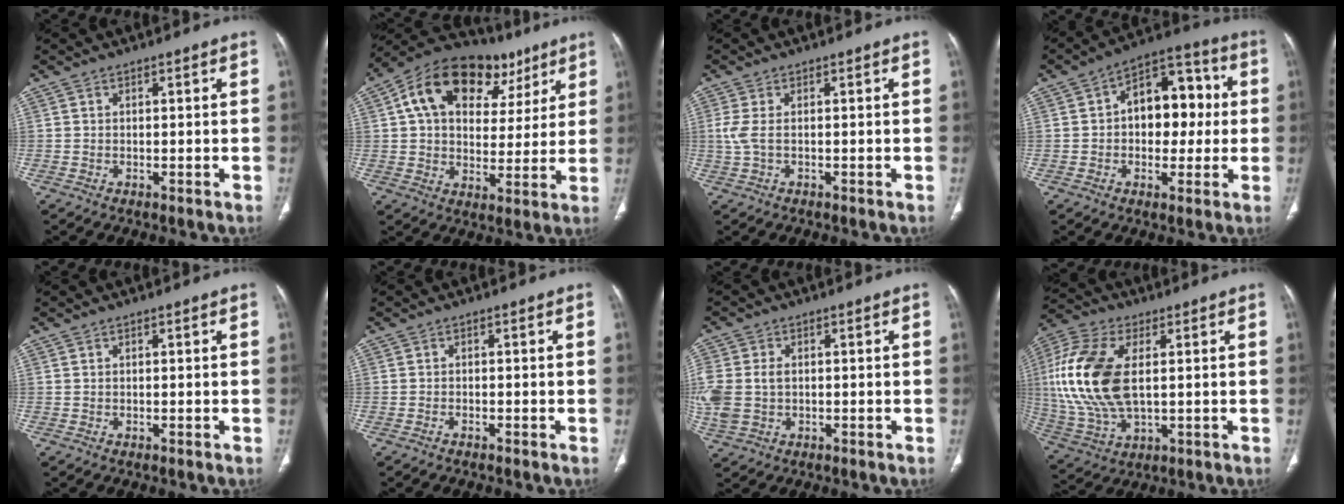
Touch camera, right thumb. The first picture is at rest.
{"total": 22.8, "force": [9.7, 14.5, 14.6], "torque": [-0.200, 0.025, 0.152]}
{"total": 2.9, "force": [-0.2, 1.3, 2.6], "torque": [-0.078, 0.000, -0.003]}
{"total": 14.0, "force": [1.1, 9.3, 10.4], "torque": [-0.099, 0.033, 0.008]}
{"total": 0.0}
{"total": 0.6, "force": [-0.5, 0.2, 0.2], "torque": [-0.009, 0.005, -0.010]}
{"total": 10.7, "force": [-0.1, 8.1, 7.0], "torque": [-0.203, 0.004, 0.010]}
{"total": 18.9, "force": [2.4, 10.2, 15.7], "torque": [-0.352, -0.003, 0.048]}